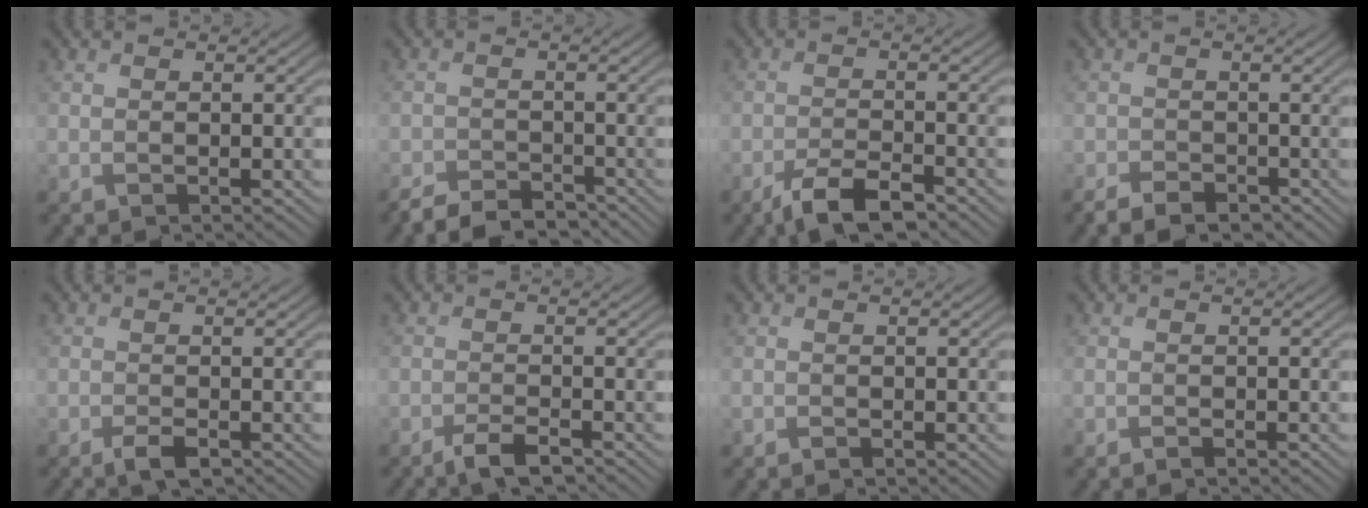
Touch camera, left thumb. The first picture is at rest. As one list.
[{"total": 5.0, "force": [-4.5, 1.8, 1.3], "torque": [-0.014, -0.011, -0.084]}, {"total": 5.1, "force": [-3.8, 1.7, 3.0], "torque": [-0.054, -0.002, -0.072]}, {"total": 4.0, "force": [-3.0, 2.3, 1.4], "torque": [-0.018, -0.011, -0.059]}, {"total": 2.5, "force": [-1.8, 1.2, 1.3], "torque": [-0.022, -0.002, -0.034]}, {"total": 3.6, "force": [-2.8, 1.1, 2.0], "torque": [-0.029, 0.004, -0.057]}, {"total": 0.8, "force": [-0.5, 0.6, -0.1], "torque": [0.009, -0.002, -0.009]}, {"total": 1.0, "force": [-0.8, 0.6, 0.1], "torque": [0.004, -0.002, -0.015]}]